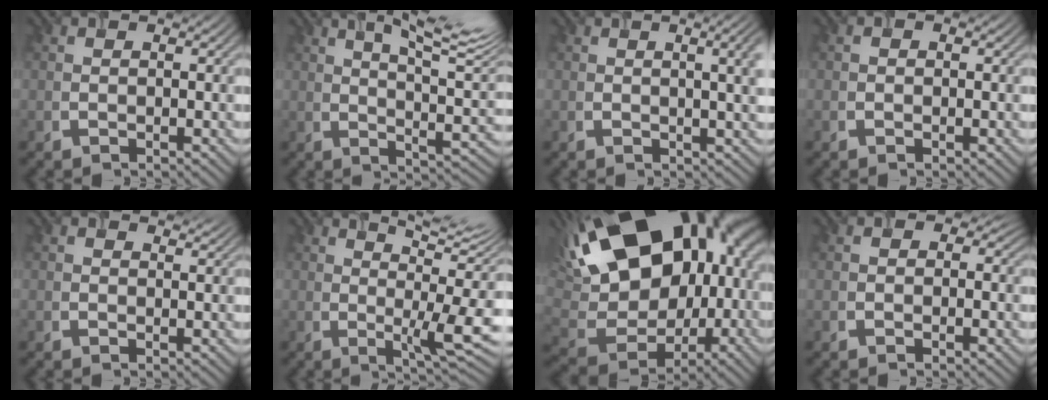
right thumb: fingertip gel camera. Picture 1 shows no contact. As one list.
[{"total": 12.9, "force": [7.1, 3.2, 10.4], "torque": [-0.164, 0.012, 0.101]}, {"total": 4.0, "force": [1.1, 1.0, 3.8], "torque": [-0.050, 0.008, 0.016]}, {"total": 0.5, "force": [-0.1, 0.5, 0.2], "torque": [-0.002, -0.005, -0.005]}, {"total": 1.7, "force": [1.4, 0.7, 0.7], "torque": [-0.014, -0.005, 0.022]}, {"total": 9.7, "force": [2.7, 1.7, 9.1], "torque": [-0.131, 0.006, 0.050]}, {"total": 23.7, "force": [6.6, 15.1, 17.0], "torque": [-0.338, 0.020, 0.146]}, {"total": 1.1, "force": [0.1, 1.0, 0.5], "torque": [-0.006, -0.006, -0.005]}]